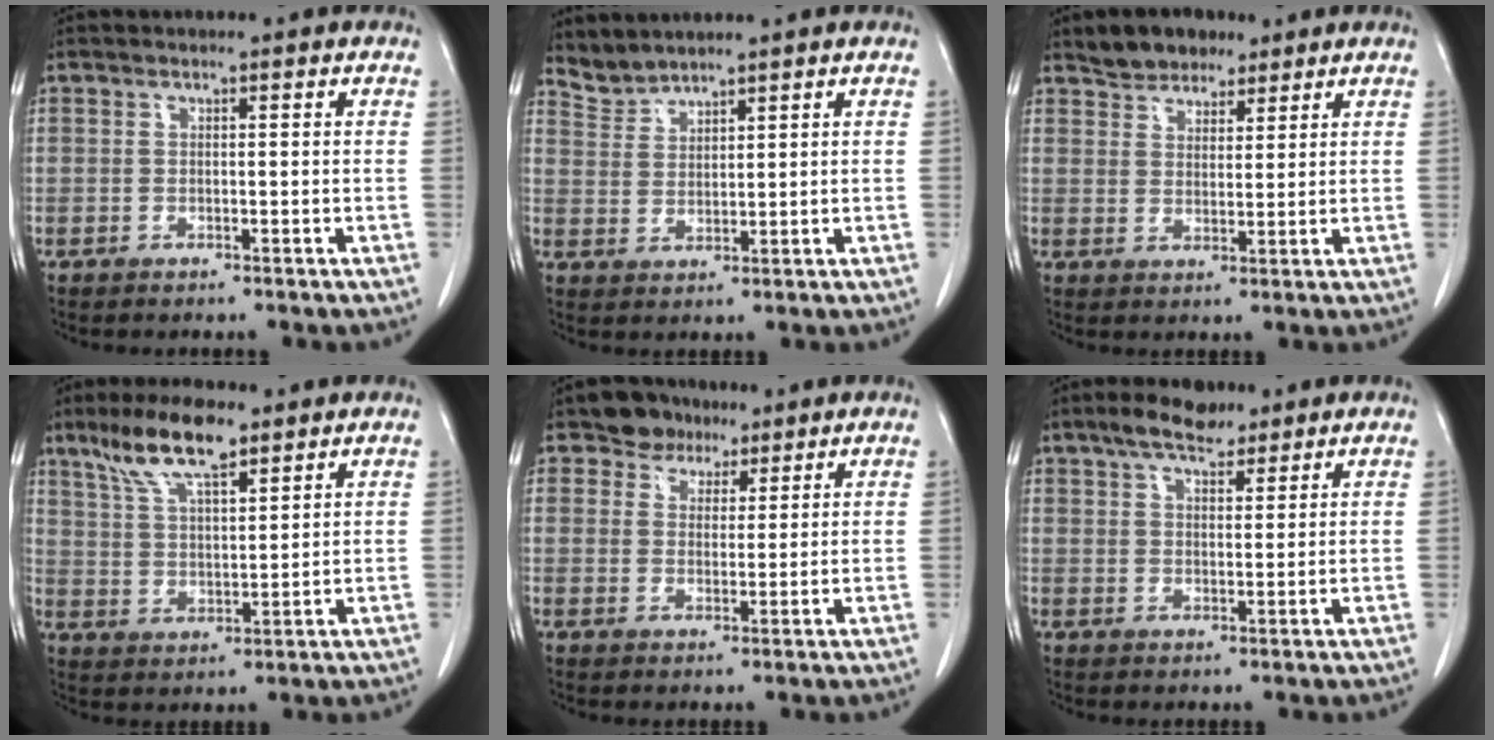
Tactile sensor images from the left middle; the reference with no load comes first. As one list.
[{"total": 3.3, "force": [3.3, 0.1, -0.5], "torque": [0.005, 0.004, 0.074]}, {"total": 5.6, "force": [4.5, 2.9, 1.7], "torque": [-0.031, 0.010, 0.084]}, {"total": 9.9, "force": [7.0, 2.3, 6.5], "torque": [-0.131, 0.013, 0.133]}, {"total": 5.0, "force": [3.6, 3.4, 0.8], "torque": [-0.015, 0.011, 0.062]}, {"total": 6.6, "force": [4.9, 2.5, 3.5], "torque": [-0.066, 0.015, 0.087]}]